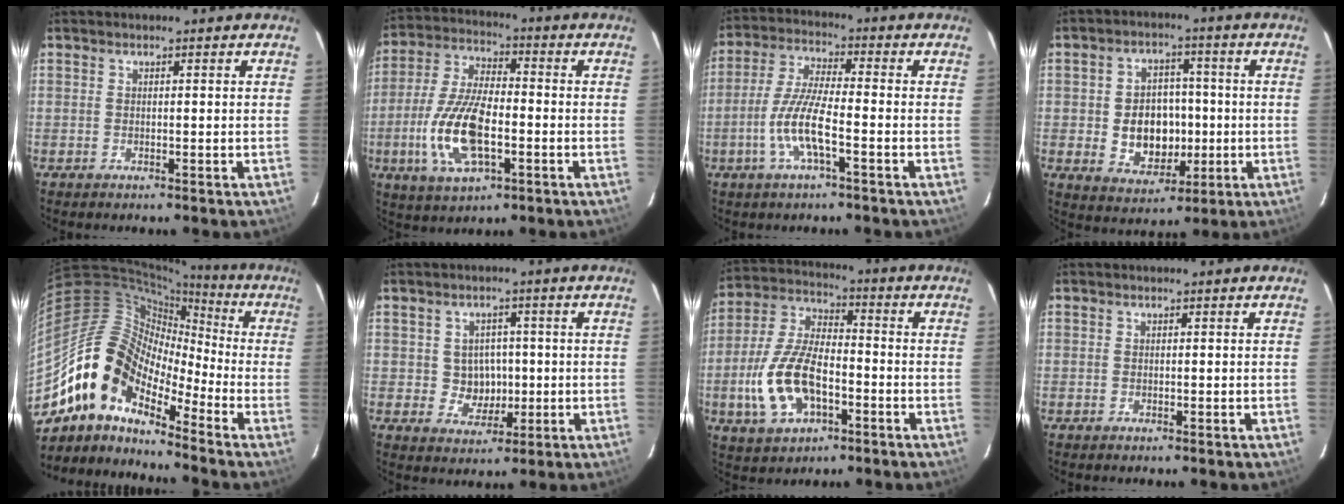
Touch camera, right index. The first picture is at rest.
{"total": 15.0, "force": [-4.1, 6.4, 13.0], "torque": [-0.278, -0.004, -0.076]}
{"total": 9.3, "force": [-3.5, 1.5, 8.5], "torque": [-0.180, -0.003, -0.068]}
{"total": 10.2, "force": [-1.2, 8.2, 6.0], "torque": [-0.130, 0.009, -0.002]}
{"total": 14.7, "force": [-10.0, 6.9, 8.2], "torque": [-0.137, 0.008, -0.208]}
{"total": 5.2, "force": [-0.1, 5.0, 1.5], "torque": [-0.033, 0.011, 0.011]}
{"total": 14.9, "force": [-4.8, 7.8, 11.7], "torque": [-0.257, 0.007, -0.084]}
{"total": 0.0}